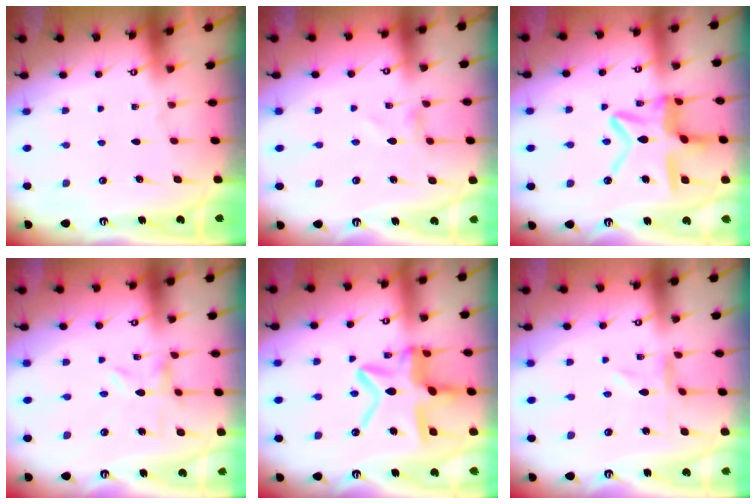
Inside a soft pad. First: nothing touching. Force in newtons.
{"total": 0.7, "press": 0.6, "slide": 0.1}
{"total": 14.9, "press": 14.9, "slide": 1.3}
{"total": 0.0}
{"total": 16.2, "press": 16.2, "slide": 1.5}
{"total": 0.0}